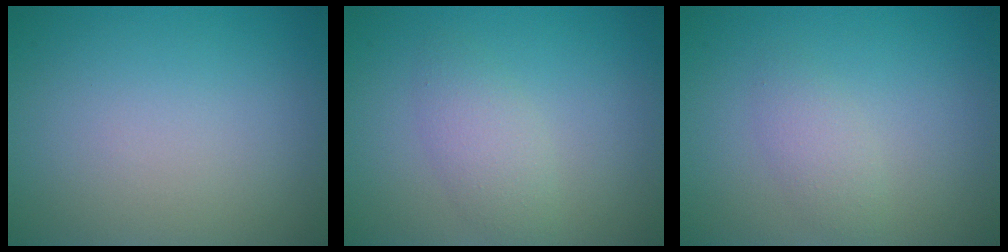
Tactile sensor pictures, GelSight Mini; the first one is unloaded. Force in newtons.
{"total": 2.4, "press": 2.4, "slide": 0.1}
{"total": 1.7, "press": 1.7, "slide": 0.0}